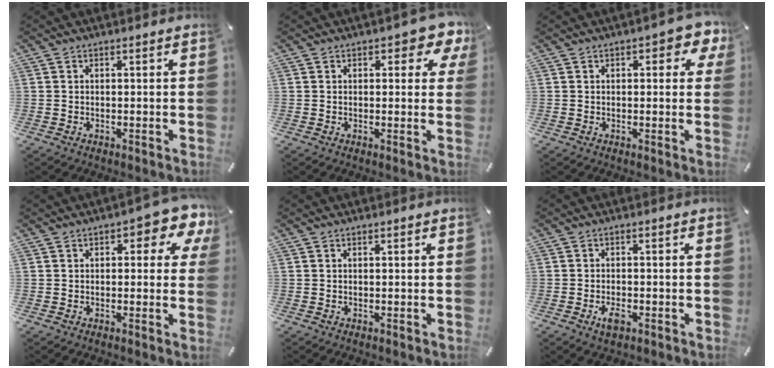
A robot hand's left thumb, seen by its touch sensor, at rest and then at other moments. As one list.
[{"total": 5.0, "force": [2.5, 2.6, 3.4], "torque": [-0.035, -0.008, 0.035]}, {"total": 4.5, "force": [1.4, 2.3, 3.7], "torque": [-0.050, 0.003, 0.018]}, {"total": 7.4, "force": [3.1, 3.5, 5.7], "torque": [-0.068, -0.014, 0.046]}, {"total": 0.0}, {"total": 3.1, "force": [-1.5, 1.6, 2.2], "torque": [-0.049, 0.000, -0.028]}]